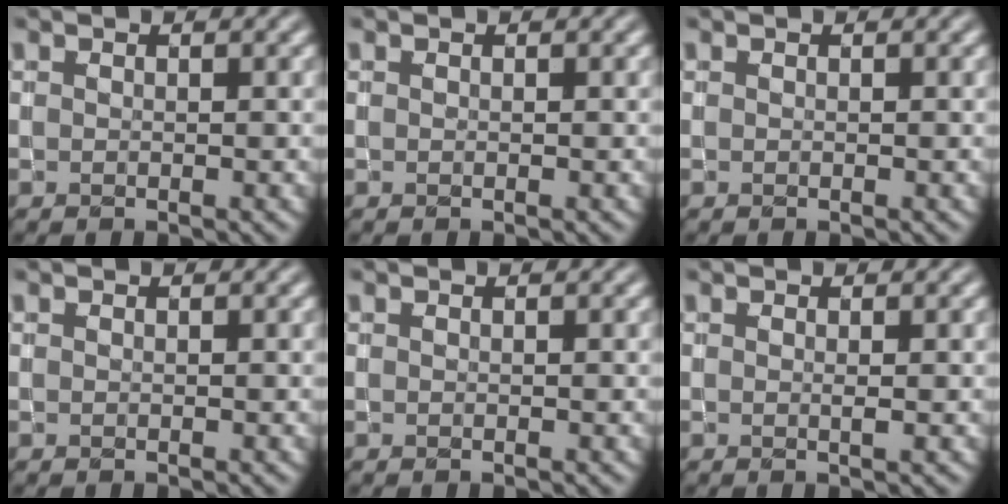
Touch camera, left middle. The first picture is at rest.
{"total": 0.0}
{"total": 0.0}
{"total": 0.0}
{"total": 0.0}
{"total": 0.7, "force": [0.0, 0.1, 0.7], "torque": [-0.009, 0.000, -0.002]}